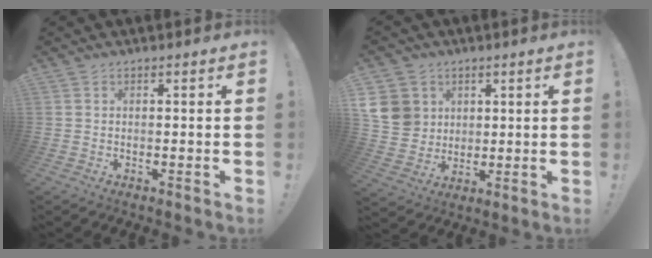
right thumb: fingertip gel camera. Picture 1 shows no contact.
{"total": 10.6, "force": [3.8, 9.4, 3.3], "torque": [-0.053, -0.023, 0.078]}